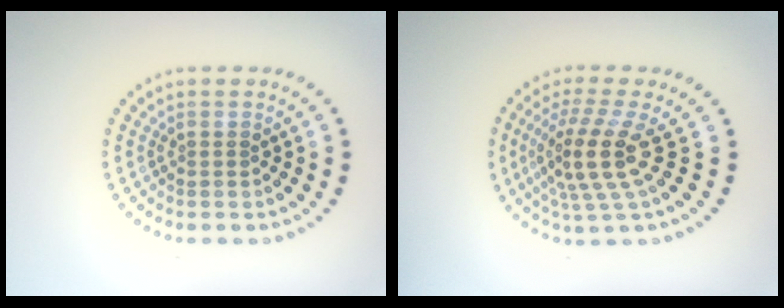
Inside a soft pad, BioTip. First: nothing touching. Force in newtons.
{"total": 4.8, "press": 3.5, "slide": 3.3}